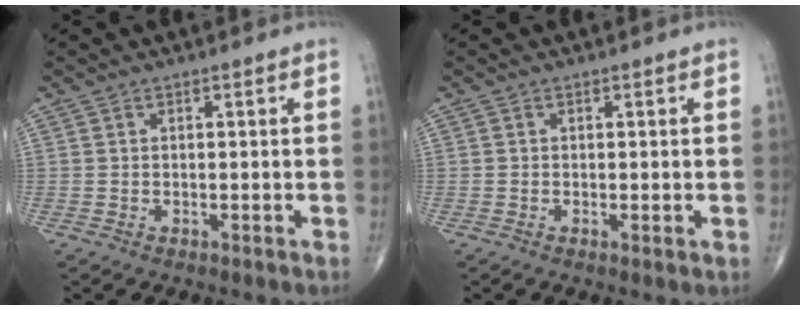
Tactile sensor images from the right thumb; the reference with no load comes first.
{"total": 0.8, "force": [-0.1, 0.1, 0.8], "torque": [-0.019, -0.005, -0.003]}